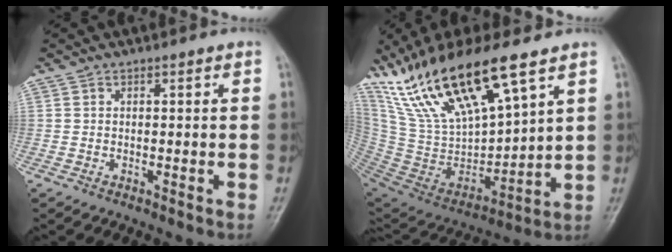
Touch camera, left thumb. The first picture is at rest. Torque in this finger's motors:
{"motor_torque": [0.71, 0.85, 1.28, -1.49, 0.53]}